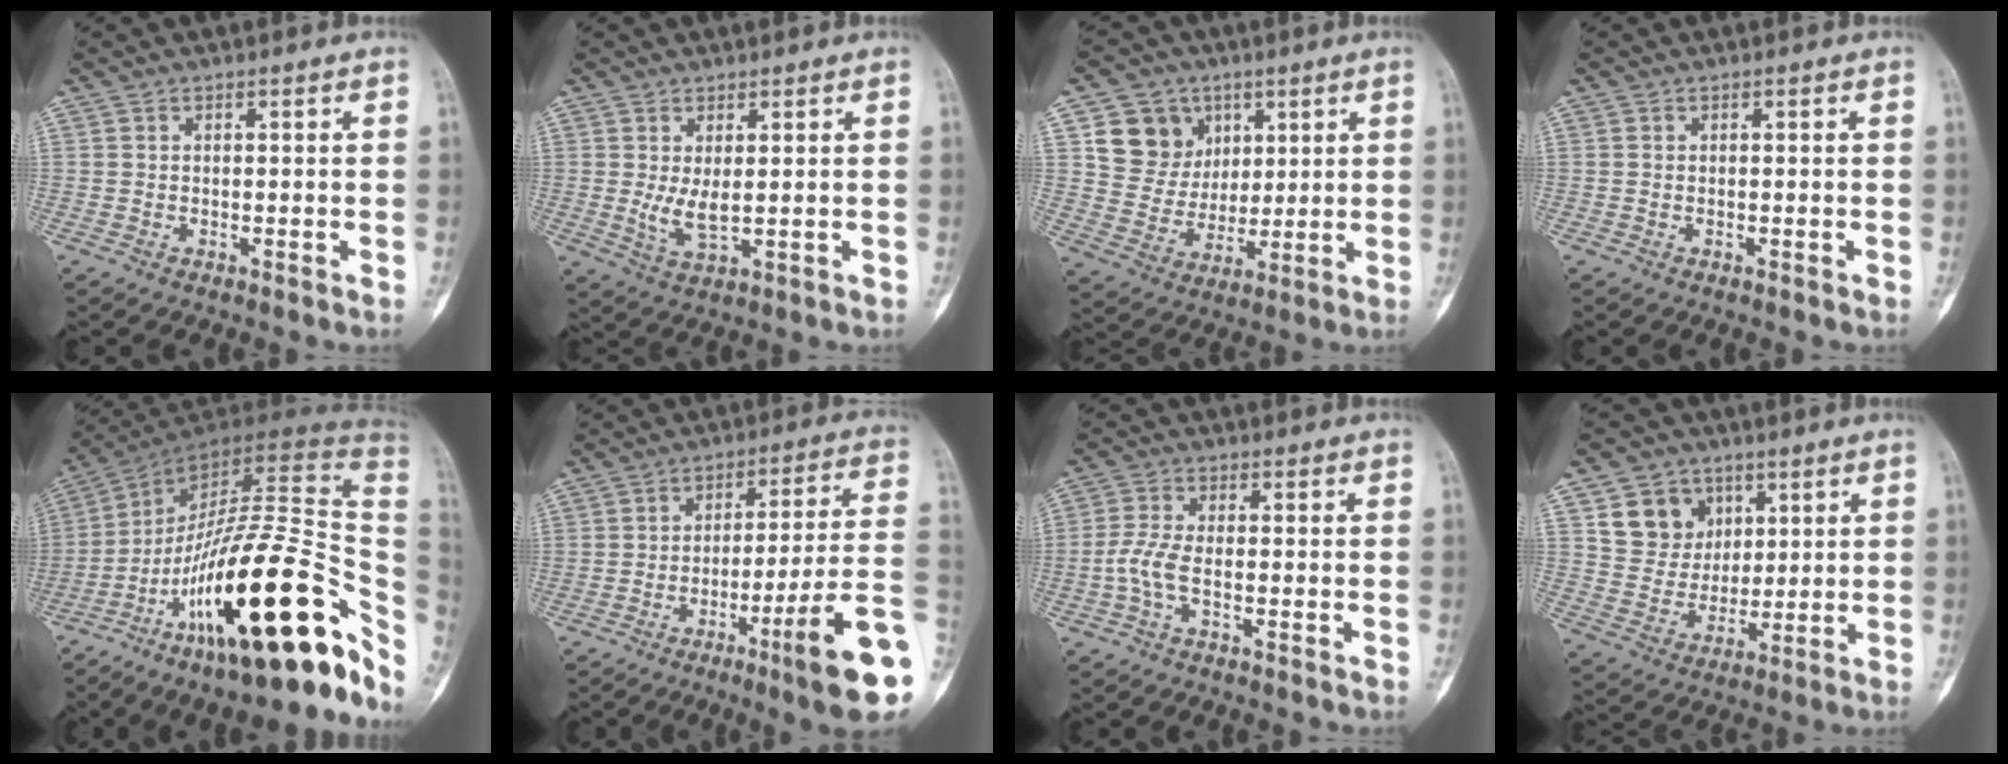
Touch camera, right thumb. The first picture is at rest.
{"total": 4.3, "force": [0.6, 1.6, 3.9], "torque": [-0.080, -0.016, 0.020]}
{"total": 11.4, "force": [4.7, 9.8, 3.3], "torque": [-0.019, -0.020, 0.092]}
{"total": 0.0}
{"total": 35.4, "force": [-12.6, 11.5, 31.0], "torque": [-0.391, 0.066, -0.198]}
{"total": 16.8, "force": [-6.8, 0.6, 15.3], "torque": [-0.198, 0.023, -0.103]}
{"total": 4.4, "force": [-1.5, 1.3, 3.9], "torque": [-0.098, 0.006, -0.036]}
{"total": 10.3, "force": [4.5, 8.7, 3.2], "torque": [-0.018, -0.020, 0.087]}